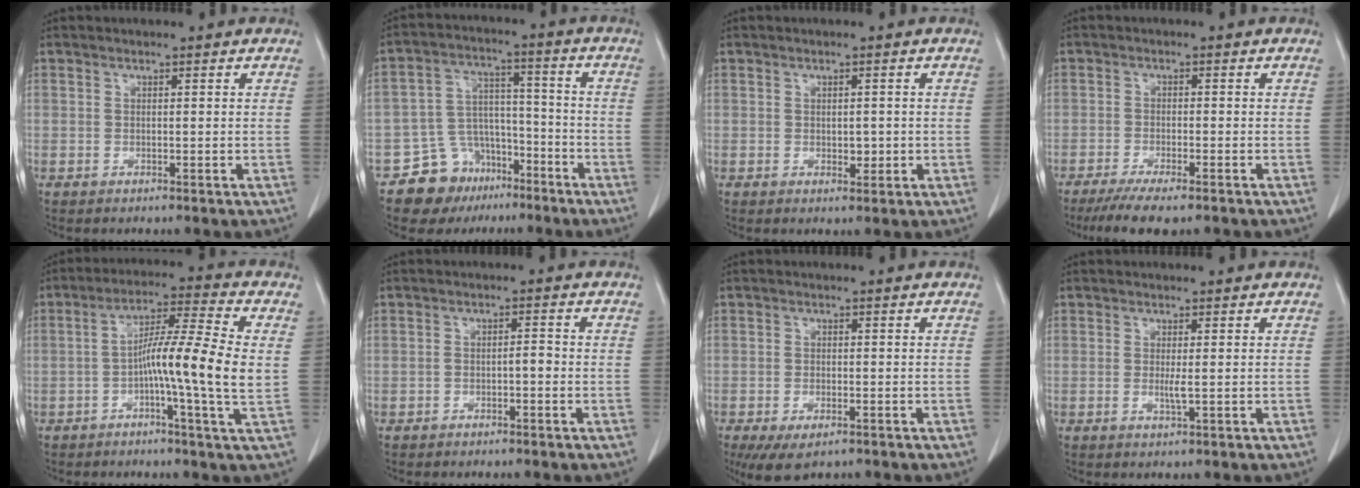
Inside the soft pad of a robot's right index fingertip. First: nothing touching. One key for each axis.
{"total": 9.9, "fx": -6.4, "fy": 7.2, "fz": 1.9, "tx": -0.034, "ty": 0.049, "tz": -0.098}
{"total": 1.9, "fx": -0.2, "fy": 1.2, "fz": 1.5, "tx": -0.020, "ty": 0.000, "tz": 0.003}
{"total": 8.2, "fx": -6.4, "fy": 1.4, "fz": 5.0, "tx": -0.074, "ty": -0.016, "tz": -0.098}
{"total": 11.8, "fx": -0.8, "fy": -0.6, "fz": 11.8, "tx": -0.200, "ty": 0.007, "tz": -0.025}
{"total": 1.6, "fx": -0.7, "fy": 0.5, "fz": 1.4, "tx": -0.019, "ty": 0.006, "tz": -0.009}
{"total": 5.5, "fx": -3.5, "fy": 2.3, "fz": 3.6, "tx": -0.062, "ty": -0.010, "tz": -0.053}
{"total": 1.5, "fx": 0.0, "fy": -0.1, "fz": 1.5, "tx": -0.031, "ty": -0.004, "tz": 0.003}